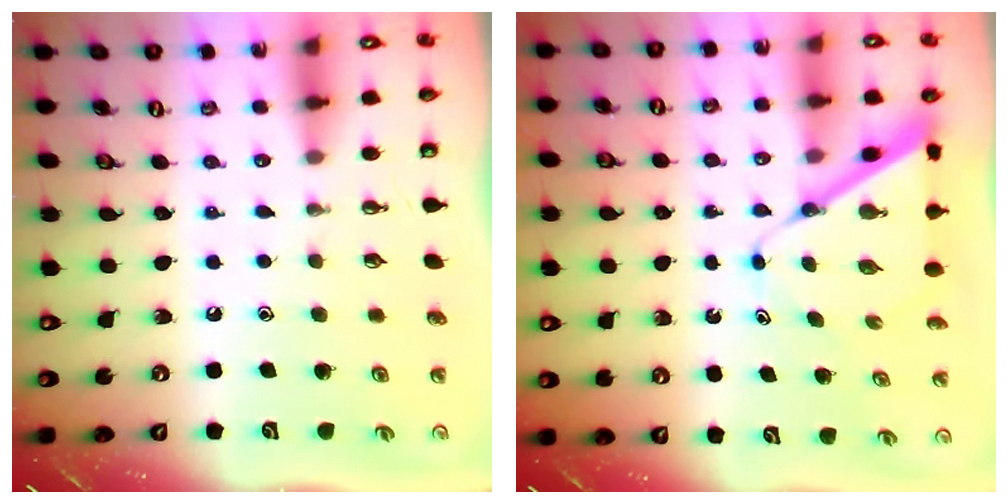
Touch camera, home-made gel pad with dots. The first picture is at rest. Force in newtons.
{"total": 6.9, "press": 6.9, "slide": 0.7}